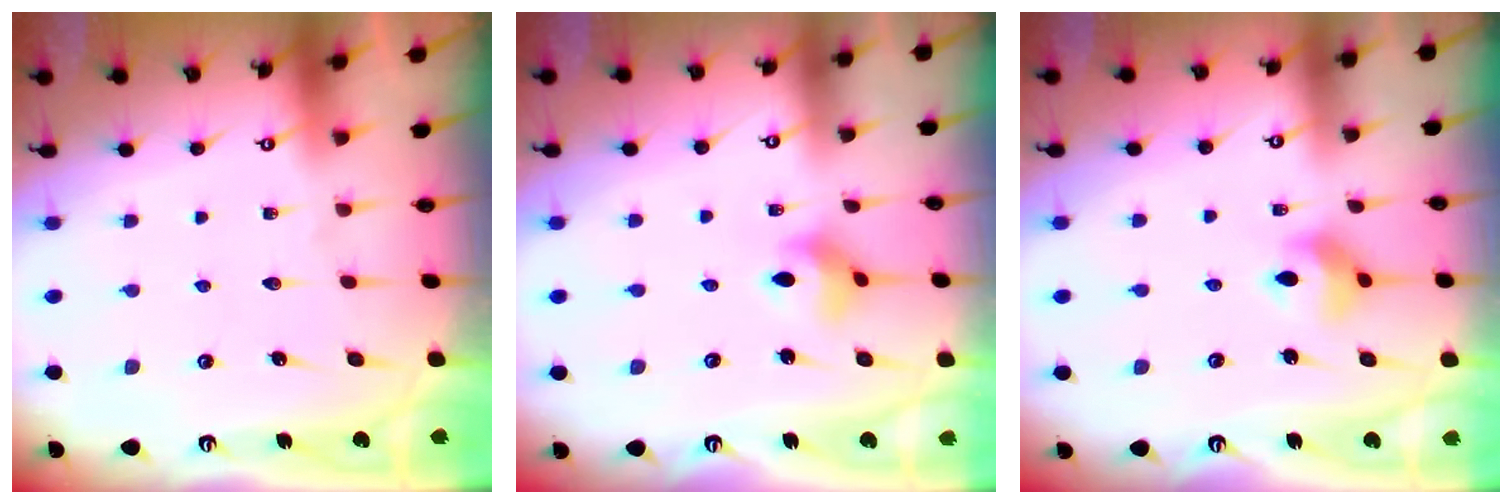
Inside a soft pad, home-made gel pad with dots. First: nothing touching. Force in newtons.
{"total": 4.3, "press": 4.2, "slide": 0.6}
{"total": 7.8, "press": 7.6, "slide": 1.7}